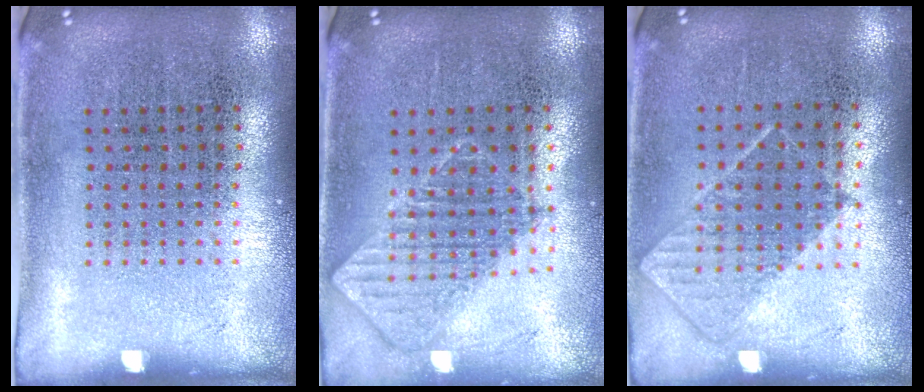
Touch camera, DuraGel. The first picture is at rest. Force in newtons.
{"total": 0.9, "press": 0.9, "slide": 0.1}
{"total": 0.7, "press": 0.6, "slide": 0.4}